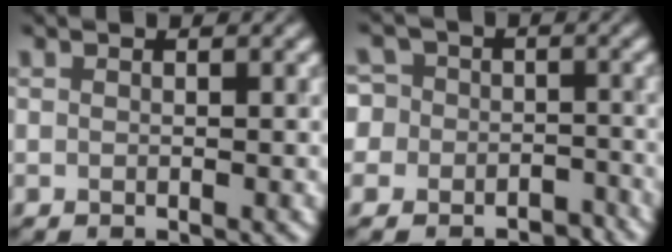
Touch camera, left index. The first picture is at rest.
{"total": 8.1, "force": [-4.5, 6.7, 0.6], "torque": [-0.003, 0.006, -0.096]}